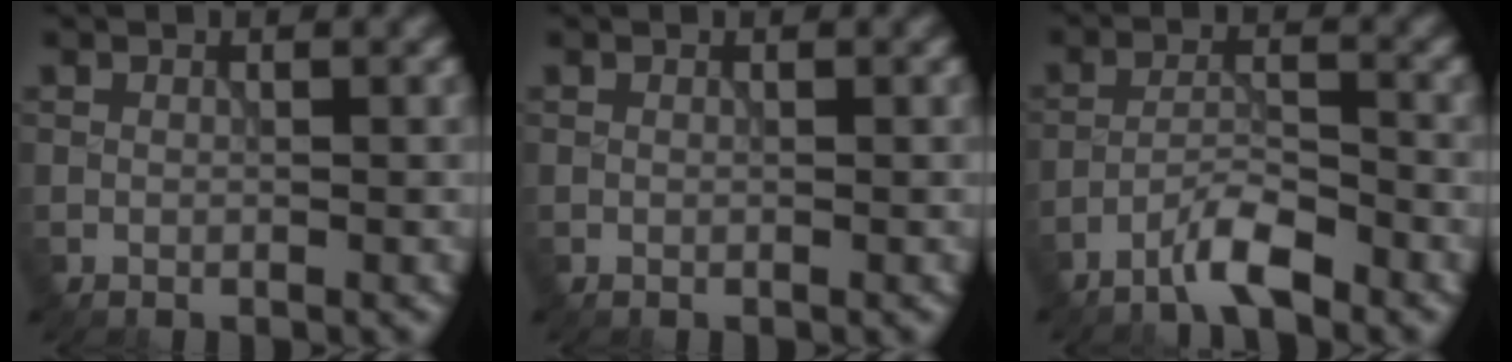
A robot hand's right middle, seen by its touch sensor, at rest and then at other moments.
{"total": 0.0}
{"total": 3.3, "force": [-2.7, 0.3, 1.9], "torque": [-0.034, 0.008, -0.058]}